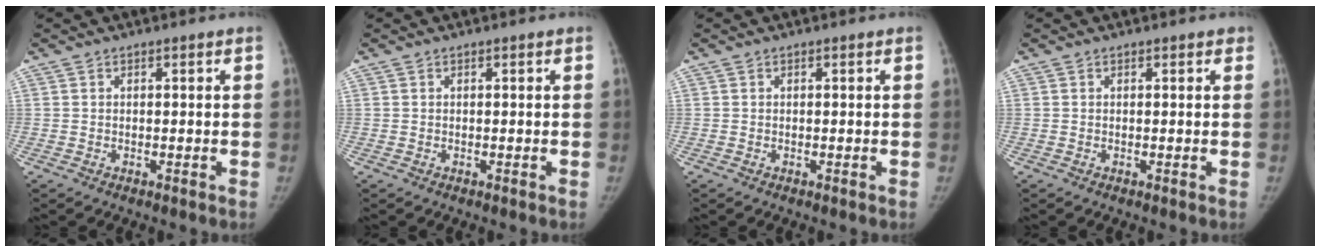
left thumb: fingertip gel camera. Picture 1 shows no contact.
{"total": 0.0}
{"total": 0.0}
{"total": 0.7, "force": [0.5, 0.4, 0.3], "torque": [0.000, -0.002, 0.003]}